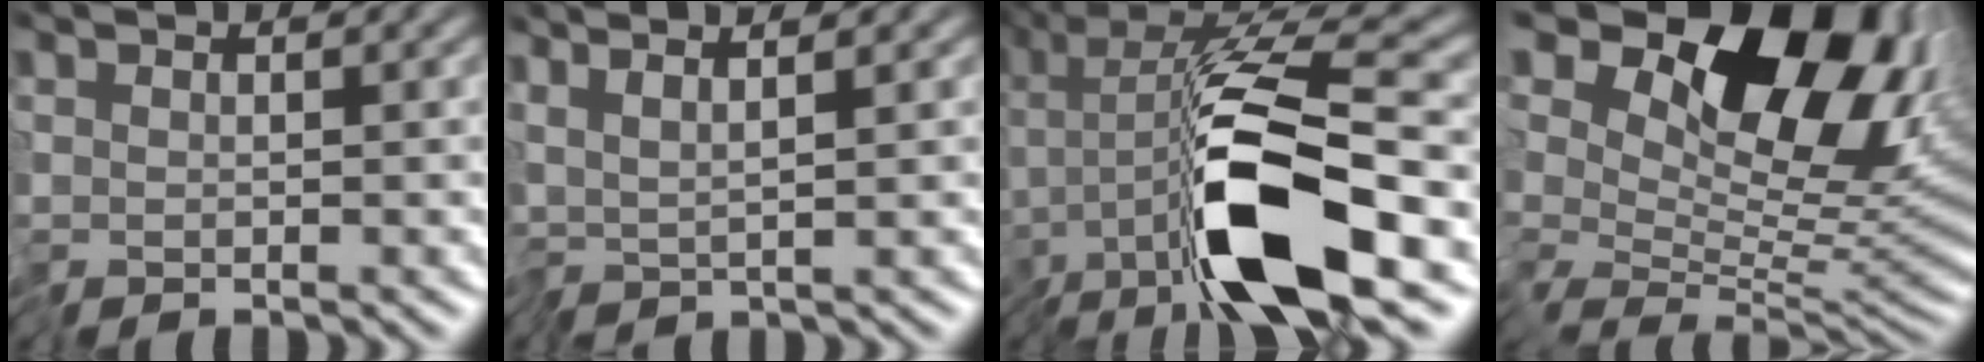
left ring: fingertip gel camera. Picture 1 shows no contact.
{"total": 2.7, "force": [1.5, -0.1, 2.3], "torque": [-0.041, 0.012, 0.019]}
{"total": 10.3, "force": [-3.7, 1.6, 9.4], "torque": [-0.160, 0.006, -0.079]}
{"total": 15.2, "force": [8.3, 8.2, 9.8], "torque": [-0.160, 0.031, 0.130]}